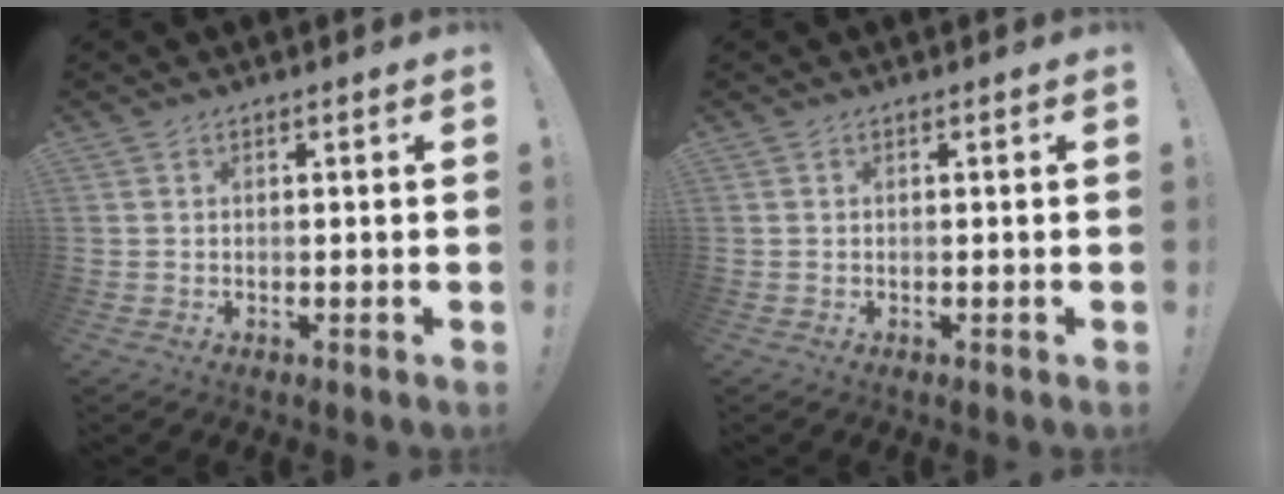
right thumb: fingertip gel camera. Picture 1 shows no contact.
{"total": 0.0}